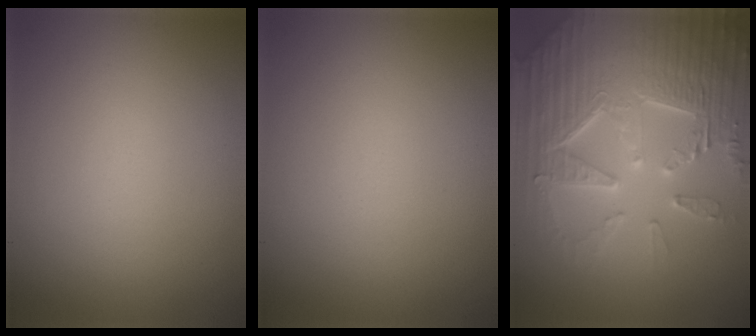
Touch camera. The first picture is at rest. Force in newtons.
{"total": 0.0}
{"total": 7.7, "press": 7.6, "slide": 1.5}